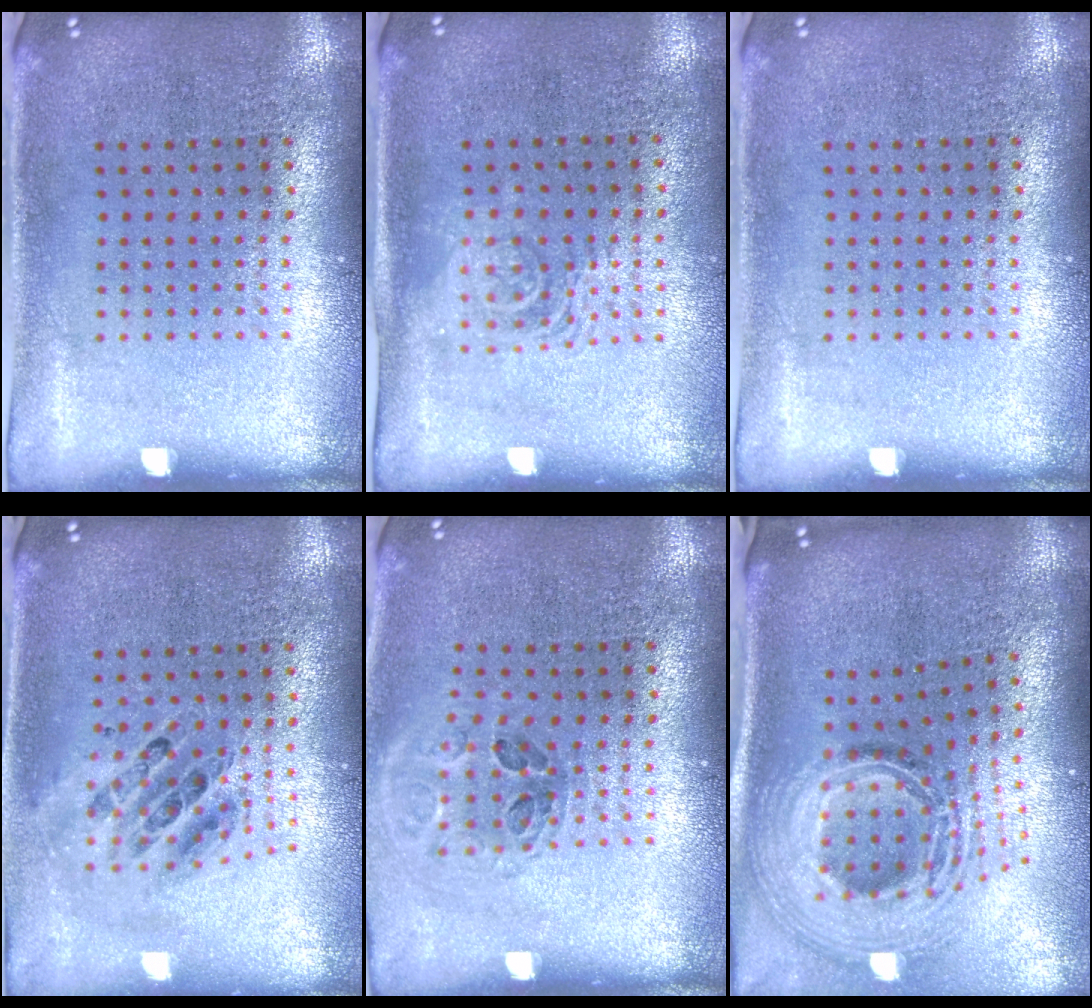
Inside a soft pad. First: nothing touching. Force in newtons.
{"total": 1.4, "press": 1.2, "slide": 0.7}
{"total": 0.0}
{"total": 0.7, "press": 0.7, "slide": 0.1}
{"total": 0.9, "press": 0.9, "slide": 0.1}
{"total": 3.0, "press": 2.0, "slide": 2.2}